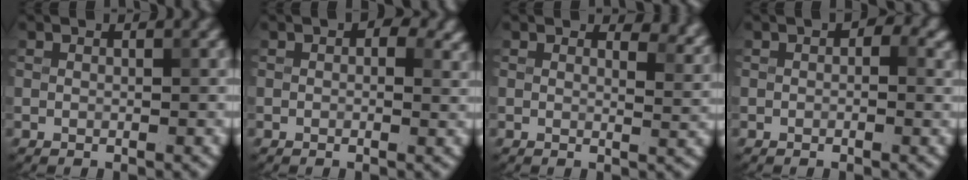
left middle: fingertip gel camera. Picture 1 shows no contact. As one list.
[{"total": 3.0, "force": [0.9, 2.0, 2.0], "torque": [-0.015, -0.001, 0.010]}, {"total": 2.8, "force": [2.0, 1.1, 1.5], "torque": [-0.025, -0.004, 0.022]}, {"total": 2.2, "force": [0.4, 1.5, 1.5], "torque": [-0.010, 0.004, 0.000]}]